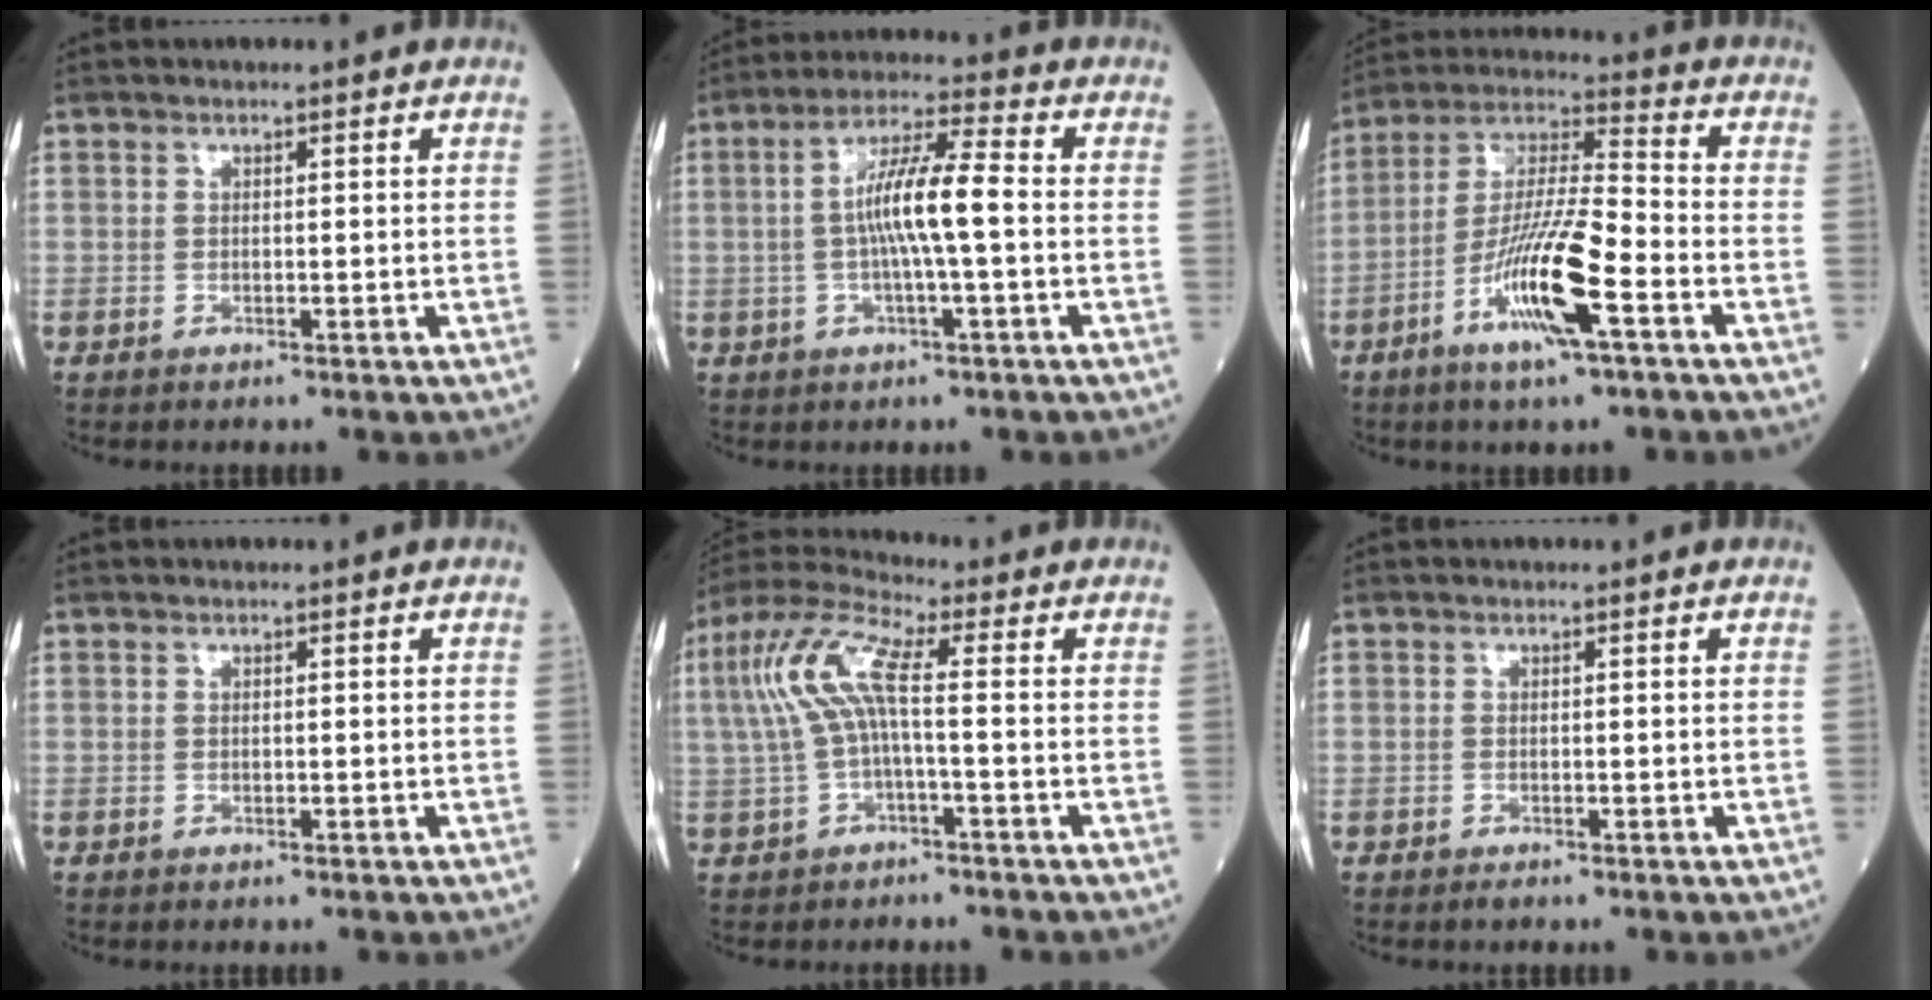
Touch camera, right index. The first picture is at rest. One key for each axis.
{"total": 8.9, "fx": -0.4, "fy": 0.5, "fz": 8.8, "tx": -0.168, "ty": 0.013, "tz": -0.012}
{"total": 14.2, "fx": -6.0, "fy": 1.4, "fz": 12.8, "tx": -0.253, "ty": -0.010, "tz": -0.112}
{"total": 0.0}
{"total": 9.2, "fx": 0.6, "fy": 1.7, "fz": 9.0, "tx": -0.202, "ty": 0.033, "tz": 0.005}
{"total": 0.6, "fx": -0.5, "fy": 0.1, "fz": 0.2, "tx": -0.007, "ty": -0.002, "tz": -0.008}